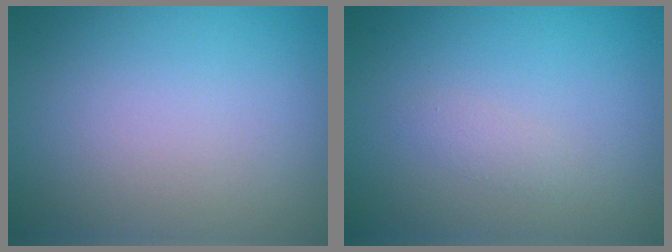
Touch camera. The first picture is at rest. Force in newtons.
{"total": 0.8, "press": 0.8, "slide": 0.0}